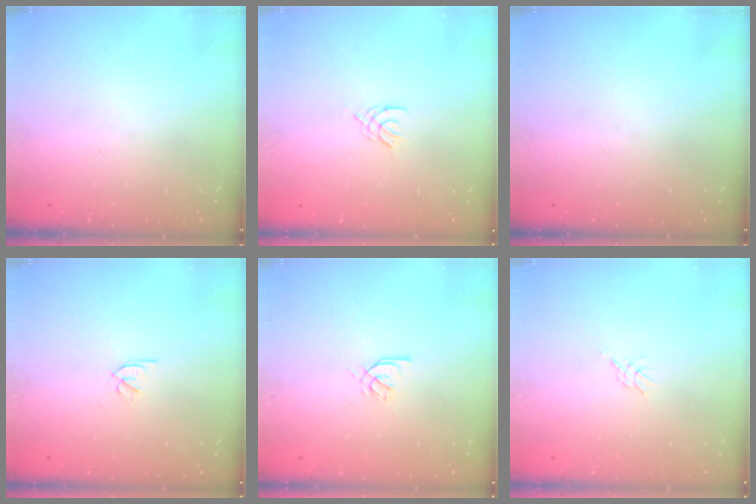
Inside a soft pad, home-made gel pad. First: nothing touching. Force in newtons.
{"total": 2.1, "press": 2.0, "slide": 0.4}
{"total": 0.0}
{"total": 1.8, "press": 1.7, "slide": 0.5}
{"total": 2.1, "press": 2.0, "slide": 0.7}
{"total": 2.1, "press": 2.1, "slide": 0.5}